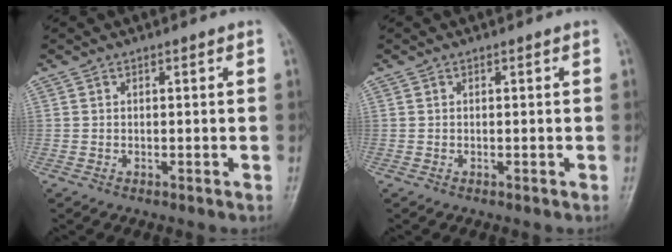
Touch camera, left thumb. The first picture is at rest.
{"total": 0.0}